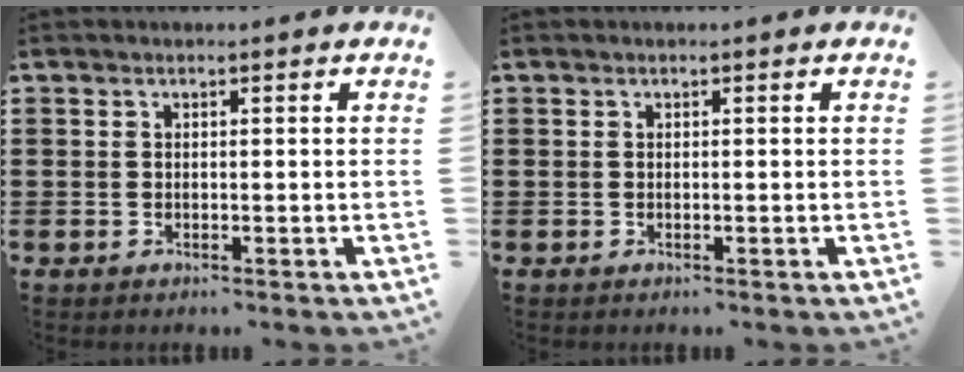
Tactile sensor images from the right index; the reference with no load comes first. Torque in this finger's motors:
{"motor_torque": [0.00, 0.00, 0.00, 0.00]}